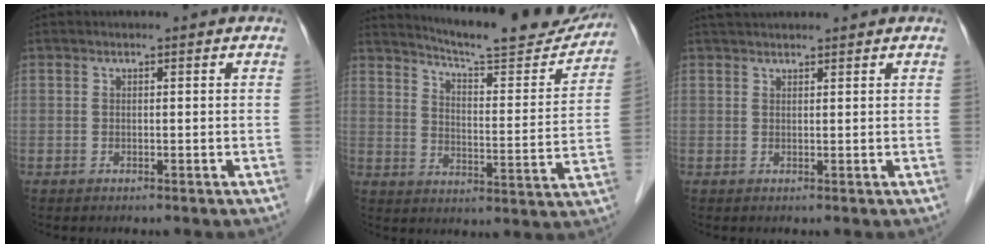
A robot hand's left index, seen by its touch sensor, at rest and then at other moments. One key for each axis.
{"total": 18.7, "fx": 17.7, "fy": 1.6, "fz": 5.7, "tx": -0.084, "ty": -0.055, "tz": 0.230}
{"total": 3.8, "fx": 3.5, "fy": 0.4, "fz": 1.3, "tx": -0.017, "ty": 0.038, "tz": 0.059}